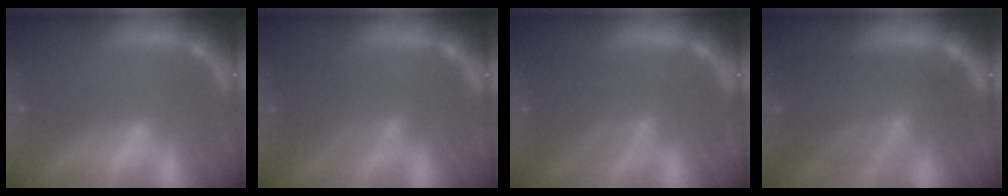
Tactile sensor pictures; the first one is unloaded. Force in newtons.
{"total": 4.6}
{"total": 5.5}
{"total": 8.0}